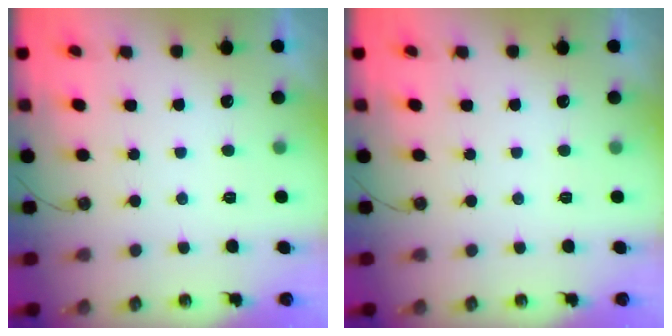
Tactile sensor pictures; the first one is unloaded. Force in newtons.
{"total": 0.0}